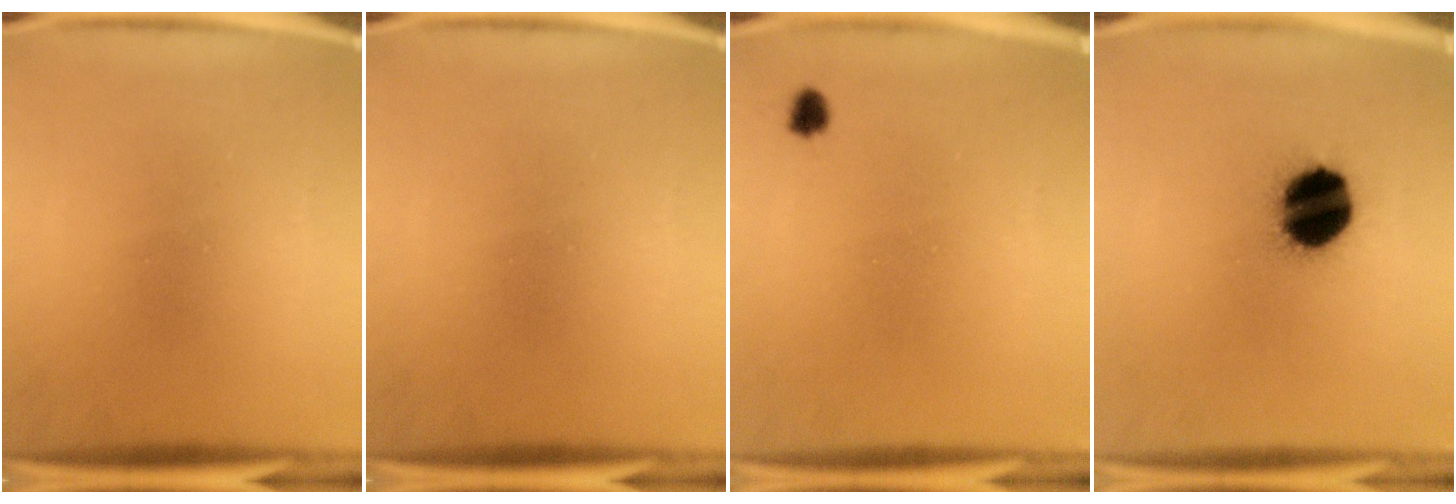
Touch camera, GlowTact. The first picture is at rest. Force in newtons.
{"total": 0.0}
{"total": 1.5}
{"total": 14.4}